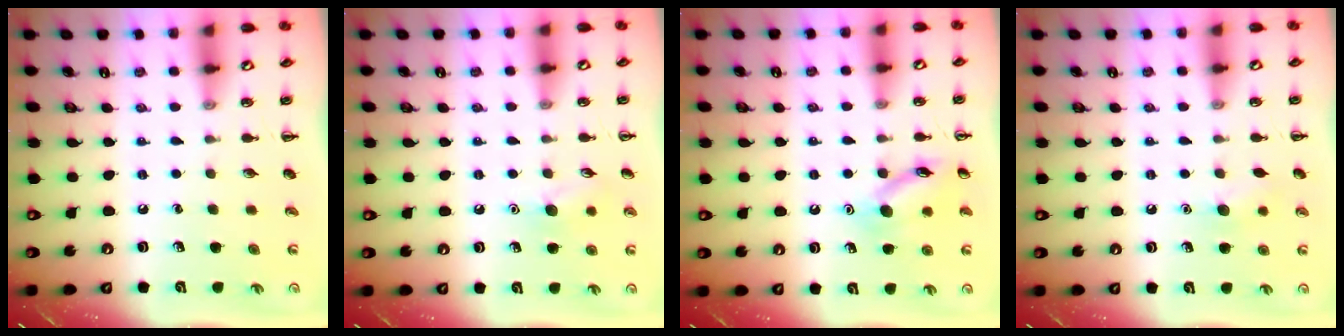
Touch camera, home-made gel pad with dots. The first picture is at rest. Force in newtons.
{"total": 7.2, "press": 7.0, "slide": 1.7}
{"total": 11.9, "press": 11.9, "slide": 0.6}
{"total": 6.2, "press": 6.0, "slide": 1.5}